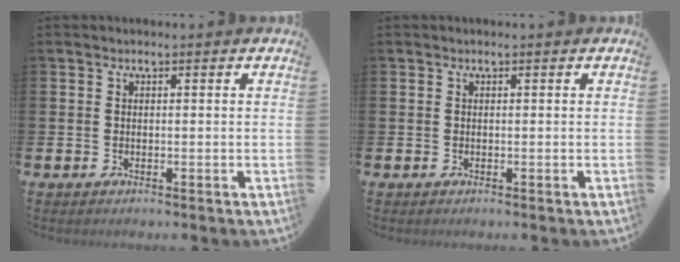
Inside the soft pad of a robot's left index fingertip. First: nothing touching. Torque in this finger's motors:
{"motor_torque": [0.00, 0.00, 0.00, 0.00]}